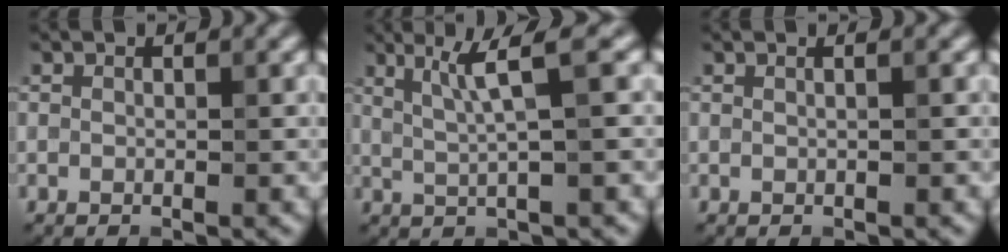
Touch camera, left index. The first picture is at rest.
{"total": 3.9, "force": [1.4, 0.3, 3.6], "torque": [-0.065, 0.002, 0.030]}
{"total": 0.8, "force": [0.4, 0.3, 0.6], "torque": [-0.007, -0.002, -0.004]}